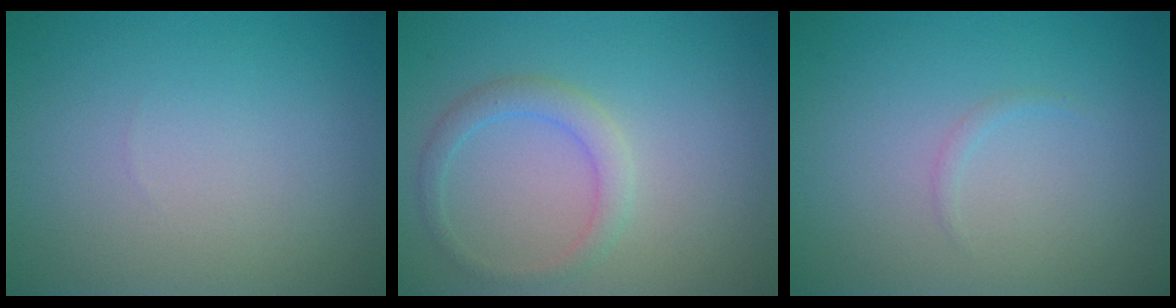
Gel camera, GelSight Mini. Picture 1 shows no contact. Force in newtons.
{"total": 2.2, "press": 2.2, "slide": 0.2}
{"total": 0.5, "press": 0.5, "slide": 0.1}